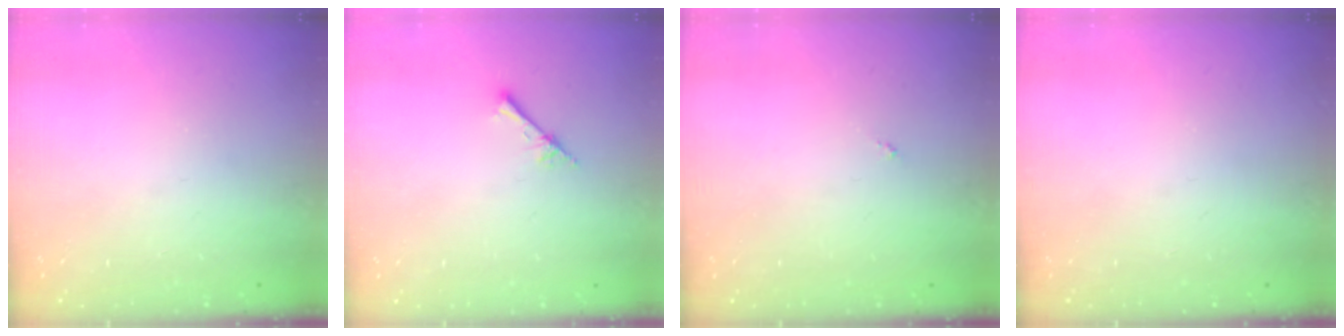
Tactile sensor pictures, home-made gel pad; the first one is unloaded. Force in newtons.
{"total": 2.4, "press": 2.4, "slide": 0.3}
{"total": 0.0}
{"total": 0.0}